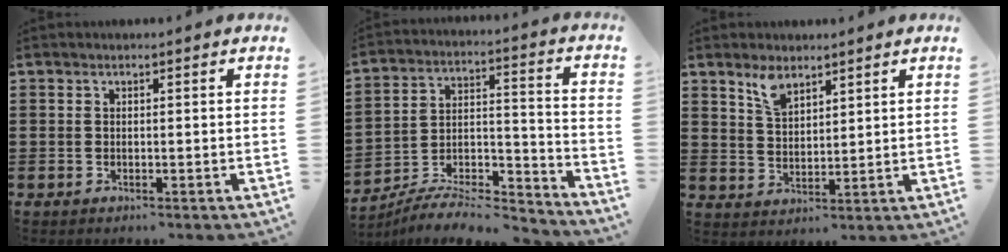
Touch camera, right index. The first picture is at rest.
{"total": 7.7, "force": [-7.1, 1.7, 2.2], "torque": [-0.029, 0.013, -0.138]}
{"total": 4.6, "force": [3.4, 1.9, 2.4], "torque": [-0.056, 0.004, 0.063]}